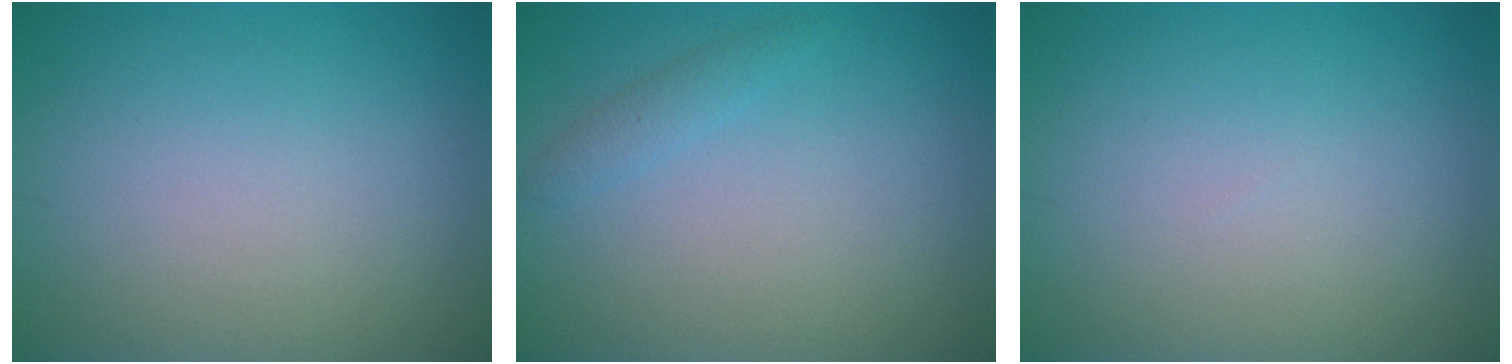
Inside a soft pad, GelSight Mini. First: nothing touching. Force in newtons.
{"total": 1.1, "press": 1.1, "slide": 0.1}
{"total": 0.0}